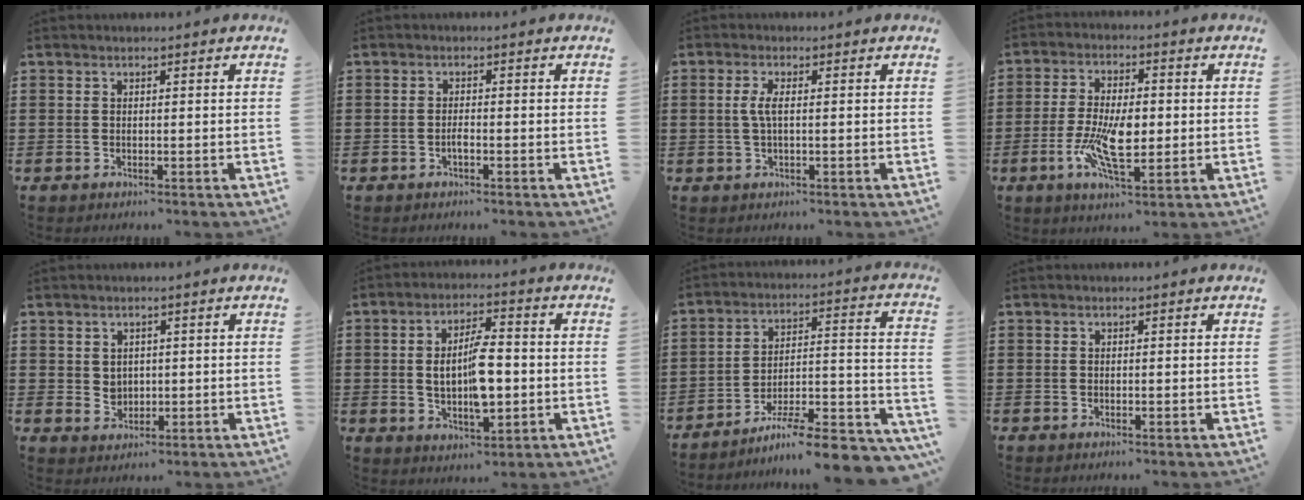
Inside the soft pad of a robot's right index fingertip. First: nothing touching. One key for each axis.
{"total": 1.3, "fx": -0.7, "fy": 0.3, "fz": 1.1, "tx": -0.022, "ty": -0.001, "tz": -0.012}
{"total": 2.8, "fx": 0.0, "fy": 0.7, "fz": 2.7, "tx": -0.067, "ty": -0.005, "tz": -0.006}
{"total": 9.6, "fx": -1.5, "fy": 4.0, "fz": 8.6, "tx": -0.178, "ty": -0.005, "tz": -0.027}
{"total": 2.2, "fx": 0.8, "fy": 2.0, "fz": 0.6, "tx": -0.009, "ty": 0.007, "tz": 0.012}
{"total": 8.6, "fx": -0.4, "fy": 3.6, "fz": 7.8, "tx": -0.131, "ty": -0.002, "tz": -0.015}
{"total": 8.9, "fx": -7.5, "fy": 0.3, "fz": 4.8, "tx": -0.062, "ty": 0.000, "tz": -0.146}
{"total": 0.0}